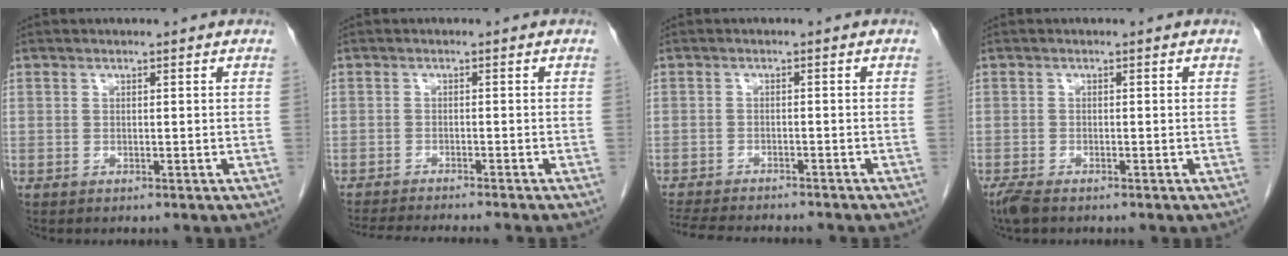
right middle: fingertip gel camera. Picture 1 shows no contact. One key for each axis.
{"total": 9.6, "fx": -8.7, "fy": -0.2, "fz": 4.0, "tx": -0.044, "ty": -0.019, "tz": -0.128}
{"total": 12.1, "fx": -10.8, "fy": 2.3, "fz": 5.0, "tx": -0.086, "ty": -0.014, "tz": -0.148}
{"total": 2.7, "fx": -2.1, "fy": 0.8, "fz": 1.5, "tx": -0.038, "ty": -0.009, "tz": -0.037}